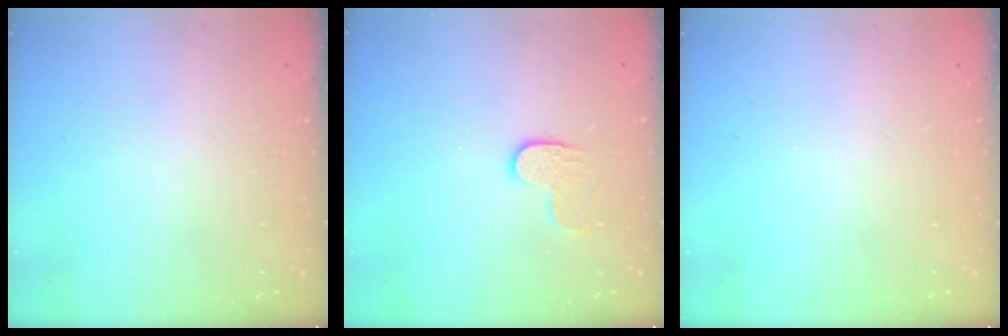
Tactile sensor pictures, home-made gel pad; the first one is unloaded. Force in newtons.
{"total": 5.7, "press": 5.7, "slide": 0.5}
{"total": 0.0}